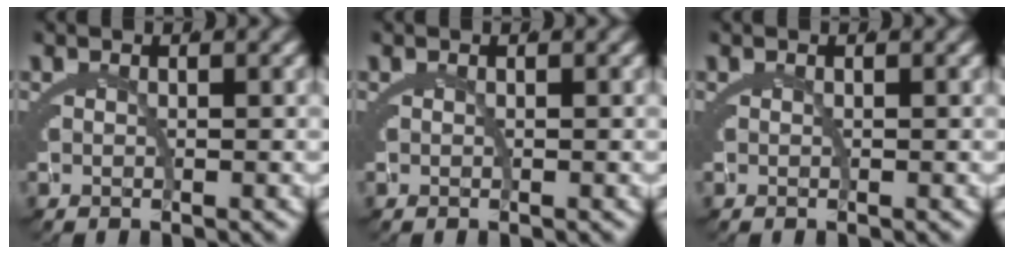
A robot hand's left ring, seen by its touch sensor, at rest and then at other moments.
{"total": 0.0}
{"total": 0.0}